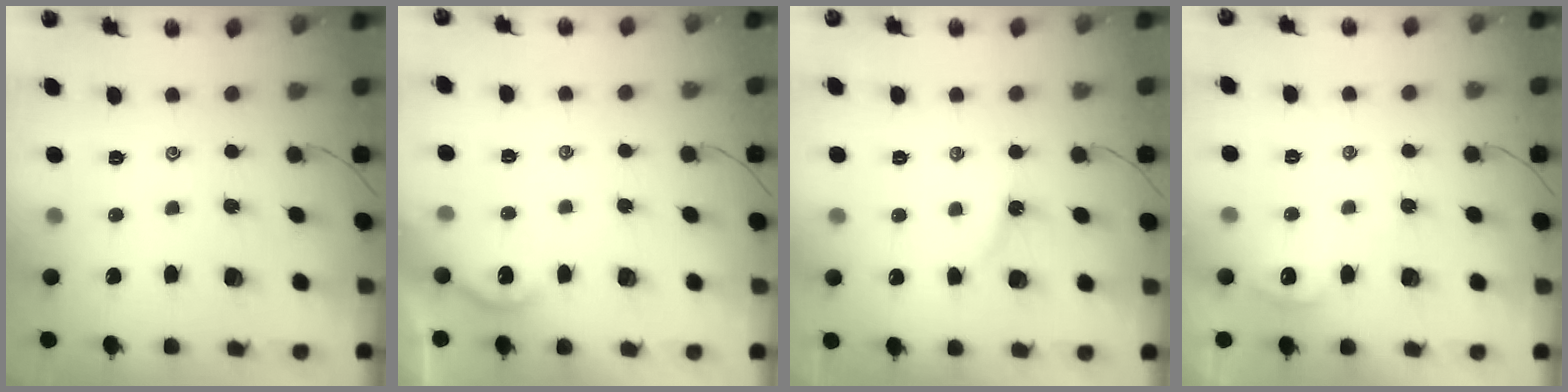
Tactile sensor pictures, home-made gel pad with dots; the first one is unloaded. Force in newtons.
{"total": 3.4, "press": 3.4, "slide": 0.3}
{"total": 2.3, "press": 2.3, "slide": 0.4}
{"total": 2.5, "press": 2.5, "slide": 0.3}